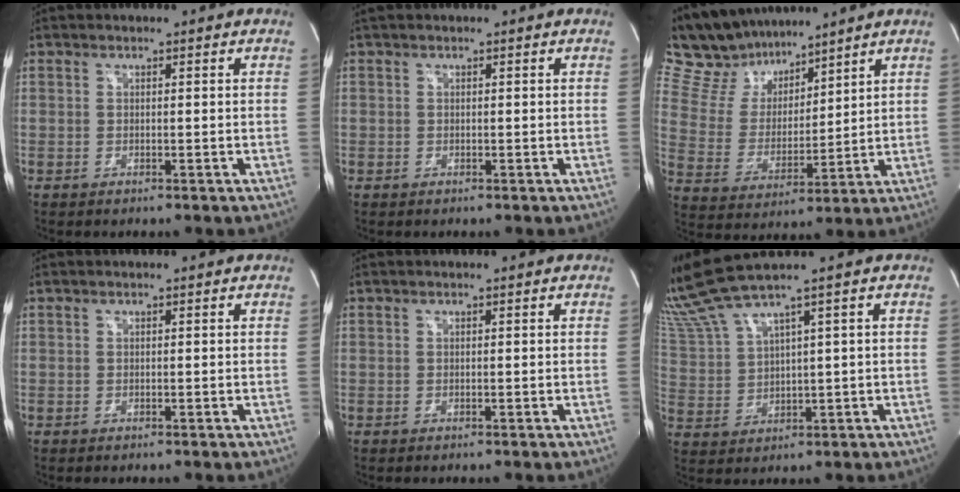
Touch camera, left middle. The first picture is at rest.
{"total": 0.8, "force": [0.0, 0.8, 0.1], "torque": [0.002, 0.002, -0.003]}
{"total": 13.2, "force": [11.7, 4.9, 3.9], "torque": [-0.092, 0.026, 0.227]}
{"total": 0.0}
{"total": 0.0}
{"total": 7.1, "force": [6.1, -1.8, 3.1], "torque": [-0.086, 0.004, 0.141]}